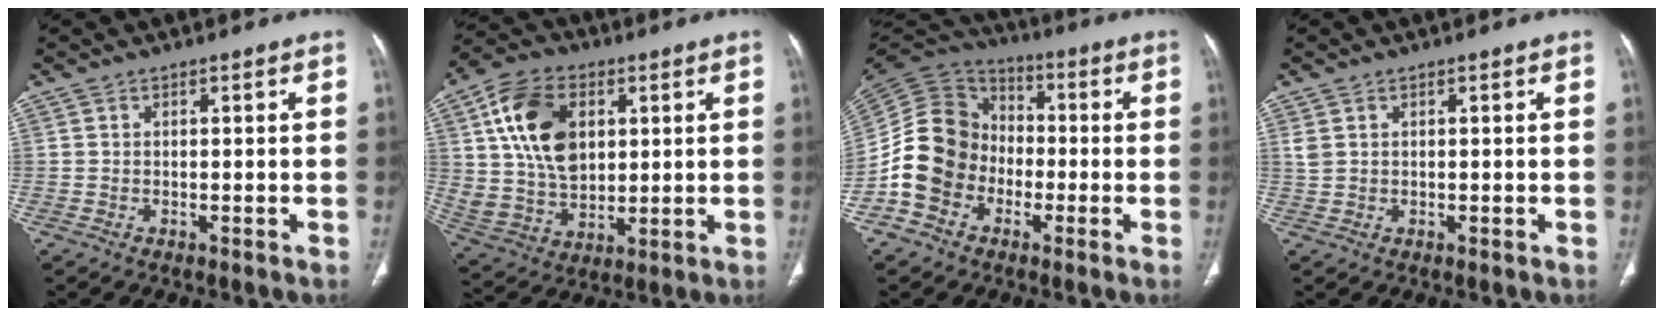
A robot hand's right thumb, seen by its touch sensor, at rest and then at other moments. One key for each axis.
{"total": 17.0, "fx": 4.8, "fy": 11.5, "fz": 11.5, "tx": -0.189, "ty": -0.006, "tz": 0.096}
{"total": 14.0, "fx": -4.3, "fy": 11.8, "fz": 6.3, "tx": -0.098, "ty": 0.050, "tz": -0.088}
{"total": 1.4, "fx": 0.8, "fy": 1.0, "fz": 0.7, "tx": -0.016, "ty": 0.003, "tz": 0.021}